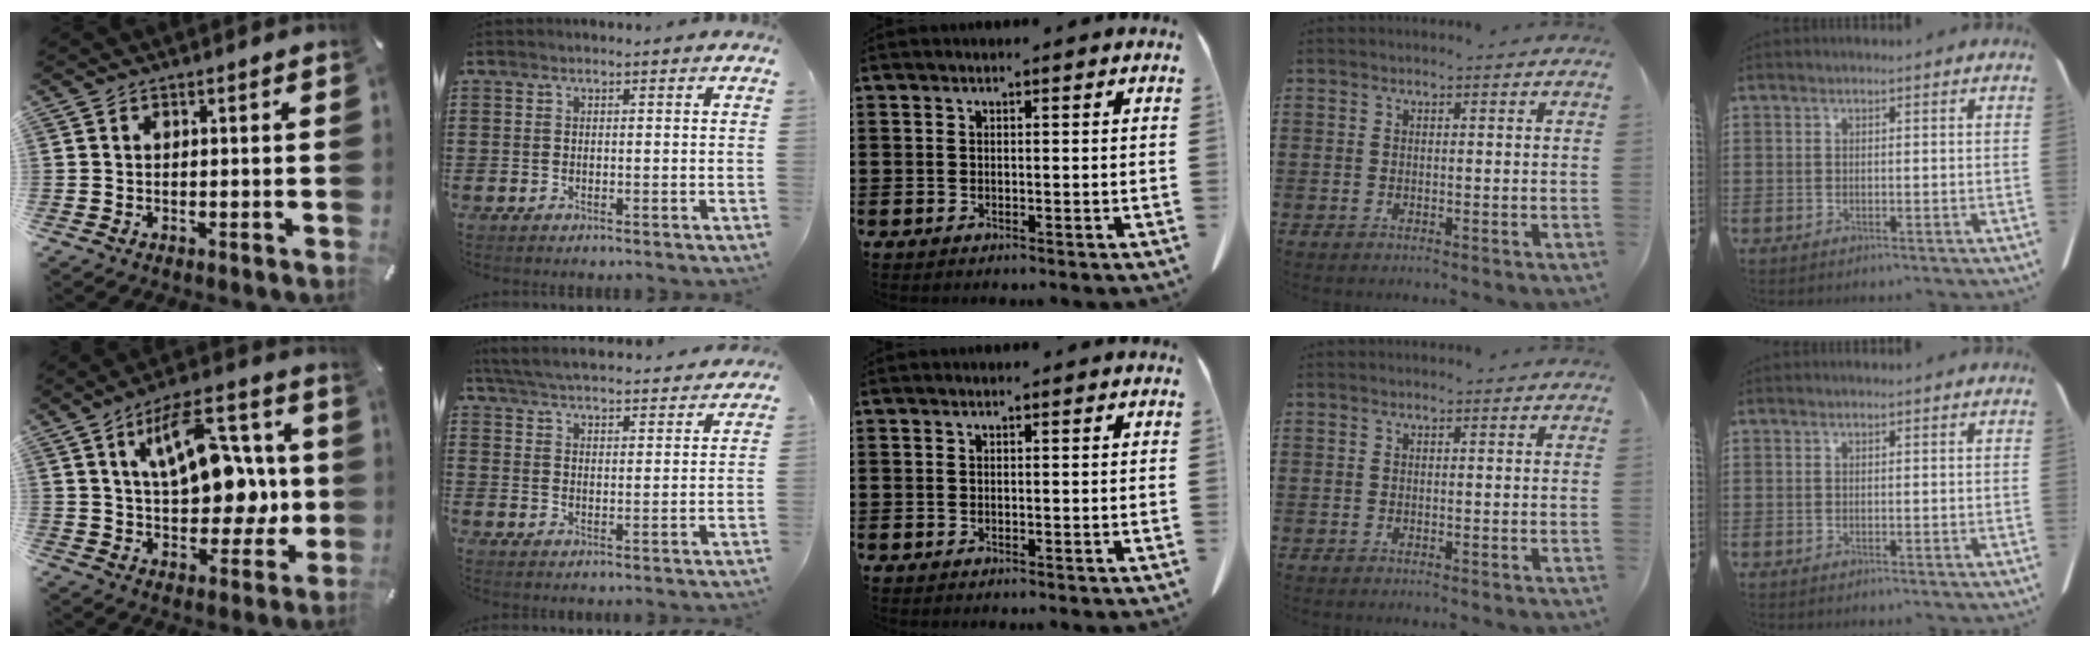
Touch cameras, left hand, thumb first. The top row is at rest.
{"thumb": {"total": 17.3, "force": [4.3, 10.2, 13.3], "torque": [-0.204, -0.008, 0.072]}, "index": {"total": 5.3, "force": [5.2, 0.0, 0.9], "torque": [-0.040, -0.030, 0.090]}}